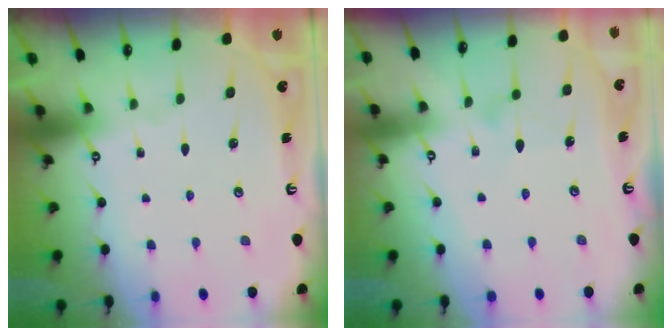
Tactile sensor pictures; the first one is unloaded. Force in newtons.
{"total": 5.4, "press": 5.4, "slide": 0.4}